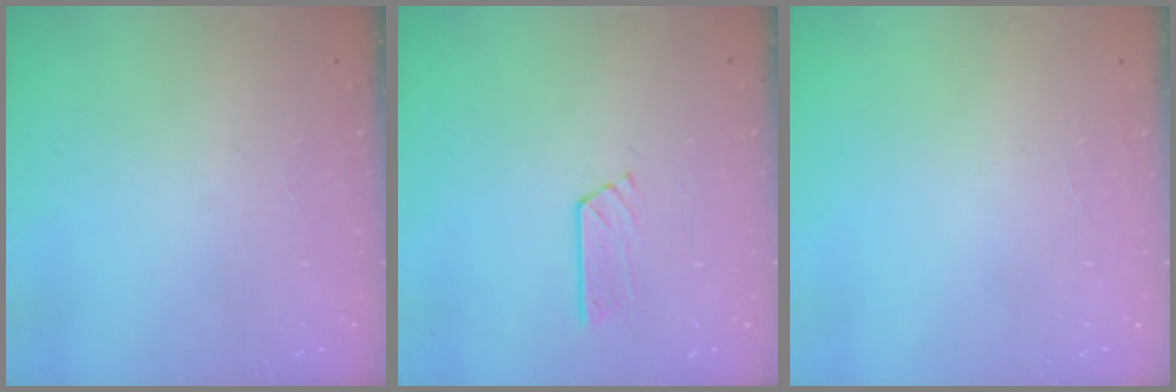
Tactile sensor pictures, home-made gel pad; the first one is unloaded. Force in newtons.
{"total": 3.7, "press": 3.7, "slide": 0.3}
{"total": 0.0}